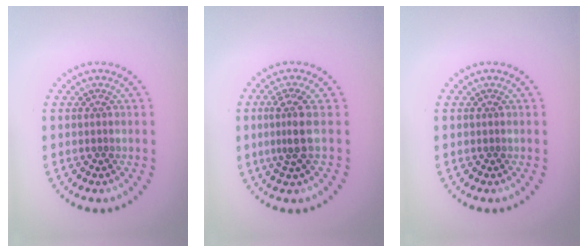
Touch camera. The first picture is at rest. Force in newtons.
{"total": 2.6, "press": 1.9, "slide": 1.8}
{"total": 0.0}